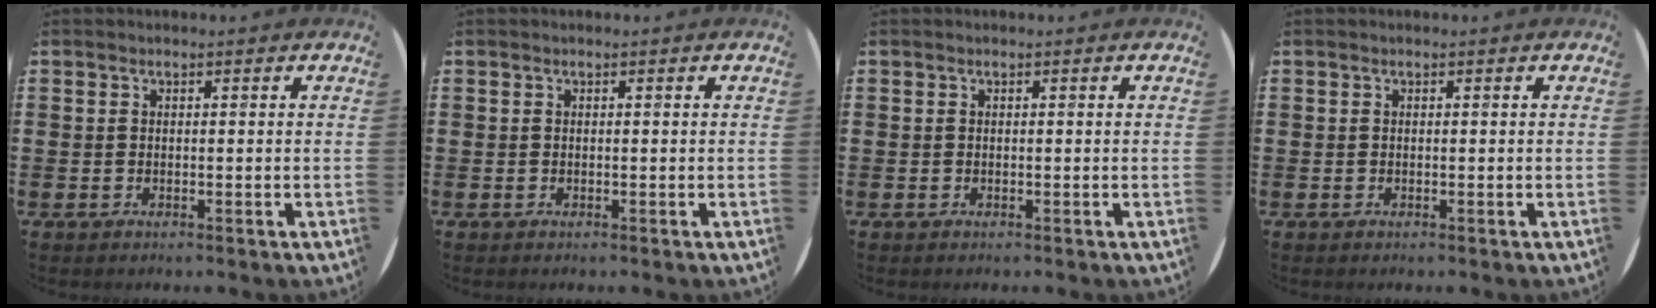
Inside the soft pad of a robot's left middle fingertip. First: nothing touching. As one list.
[{"total": 0.0}, {"total": 0.0}, {"total": 0.0}]